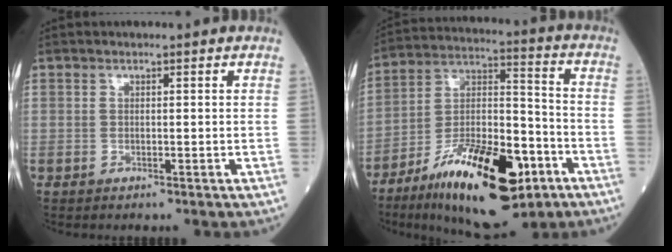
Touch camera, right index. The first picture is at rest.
{"total": 21.6, "force": [-11.5, 7.1, 16.8], "torque": [-0.276, -0.003, -0.182]}